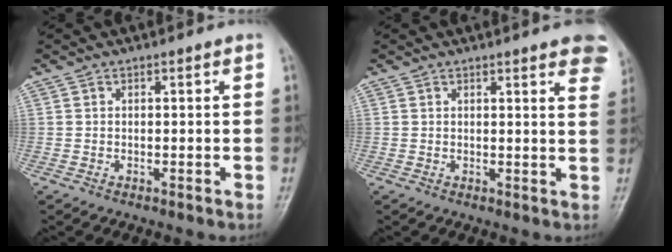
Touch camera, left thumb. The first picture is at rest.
{"total": 9.1, "force": [6.3, 2.0, 6.3], "torque": [-0.051, -0.017, 0.060]}